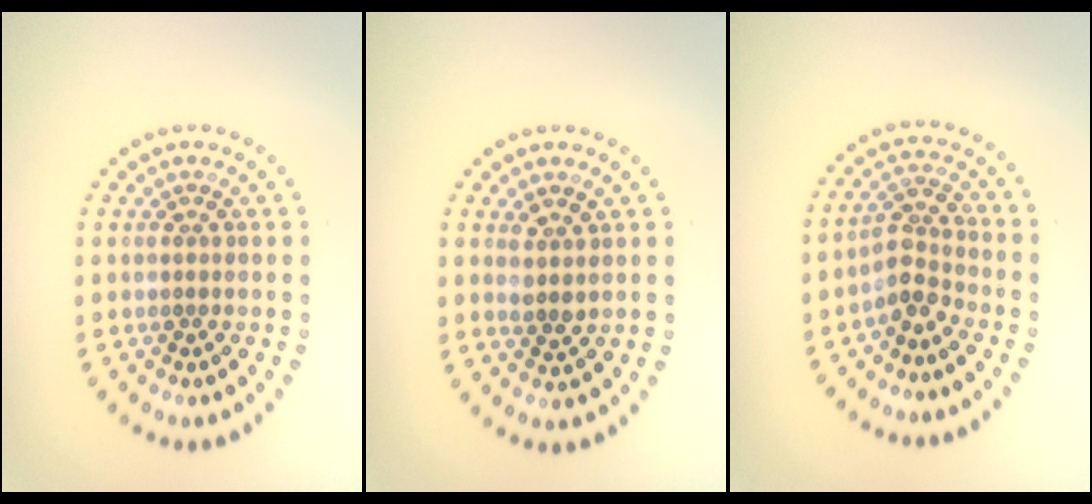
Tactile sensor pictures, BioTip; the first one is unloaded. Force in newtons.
{"total": 1.7, "press": 1.5, "slide": 0.9}
{"total": 2.6, "press": 2.0, "slide": 1.8}